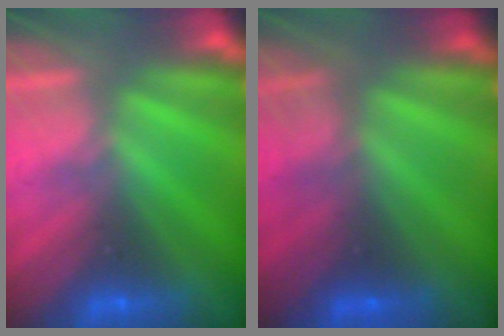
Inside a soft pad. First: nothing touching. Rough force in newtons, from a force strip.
{"total": 2.4}